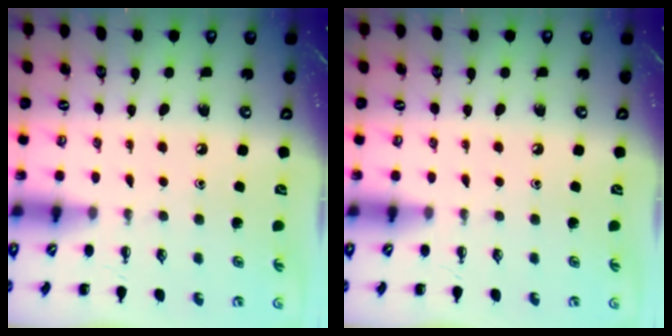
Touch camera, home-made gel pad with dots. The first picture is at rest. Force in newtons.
{"total": 0.0}